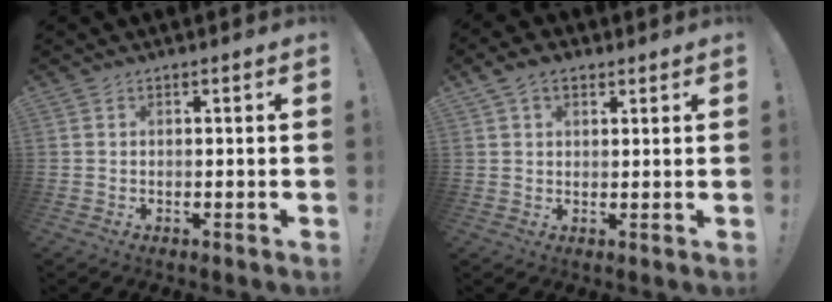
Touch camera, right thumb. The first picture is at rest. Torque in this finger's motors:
{"motor_torque": [0.49, 2.08, 0.90, 0.76, 0.06]}